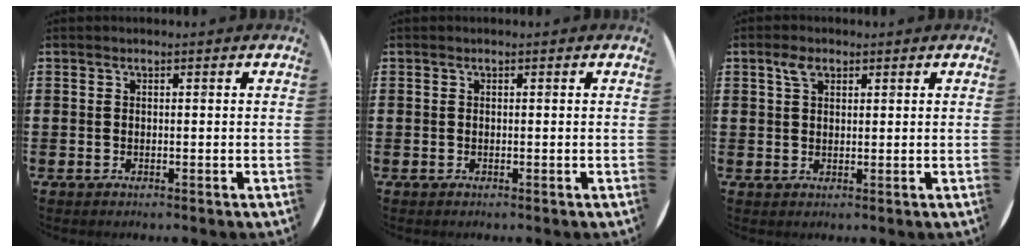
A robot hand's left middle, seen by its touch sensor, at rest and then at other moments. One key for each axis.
{"total": 0.0}
{"total": 2.5, "fx": 1.5, "fy": 1.4, "fz": 1.4, "tx": -0.025, "ty": 0.002, "tz": 0.027}